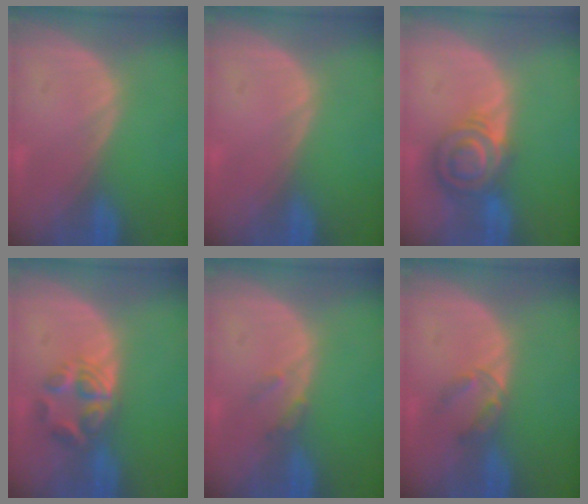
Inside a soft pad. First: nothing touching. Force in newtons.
{"total": 0.0}
{"total": 6.9, "press": 6.4, "slide": 2.5}
{"total": 5.7, "press": 4.8, "slide": 3.2}
{"total": 1.6, "press": 1.6, "slide": 0.2}
{"total": 2.9, "press": 2.7, "slide": 1.0}